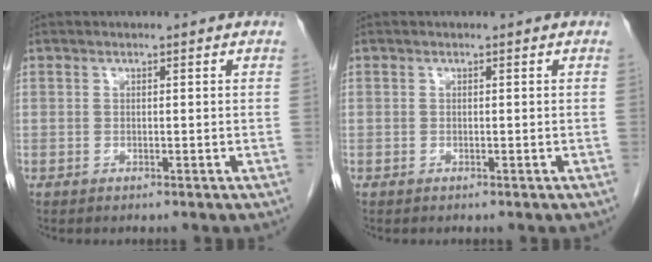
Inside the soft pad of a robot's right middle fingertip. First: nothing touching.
{"total": 0.0}